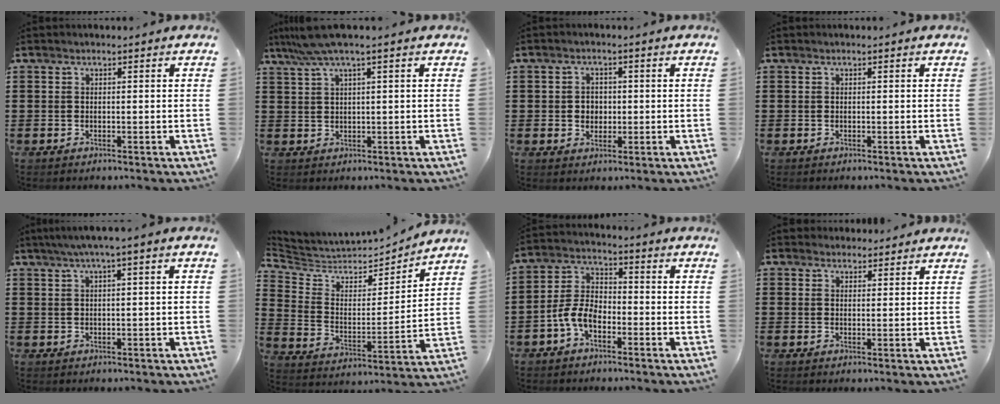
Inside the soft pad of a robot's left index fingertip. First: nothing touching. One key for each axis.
{"total": 4.6, "fx": 2.7, "fy": -0.1, "fz": 3.8, "tx": -0.086, "ty": -0.001, "tz": 0.046}
{"total": 2.5, "fx": -0.1, "fy": 2.3, "fz": 1.1, "tx": -0.022, "ty": 0.004, "tz": -0.007}
{"total": 0.0}
{"total": 2.1, "fx": 0.3, "fy": -0.1, "fz": 2.0, "tx": -0.036, "ty": -0.003, "tz": 0.005}
{"total": 4.8, "fx": 4.4, "fy": 1.9, "fz": 0.7, "tx": -0.046, "ty": -0.037, "tz": 0.071}
{"total": 5.8, "fx": -3.1, "fy": 3.1, "fz": 3.7, "tx": -0.100, "ty": 0.004, "tz": -0.067}
{"total": 2.2, "fx": 2.1, "fy": 0.7, "fz": -0.1, "tx": -0.004, "ty": 0.003, "tz": 0.041}